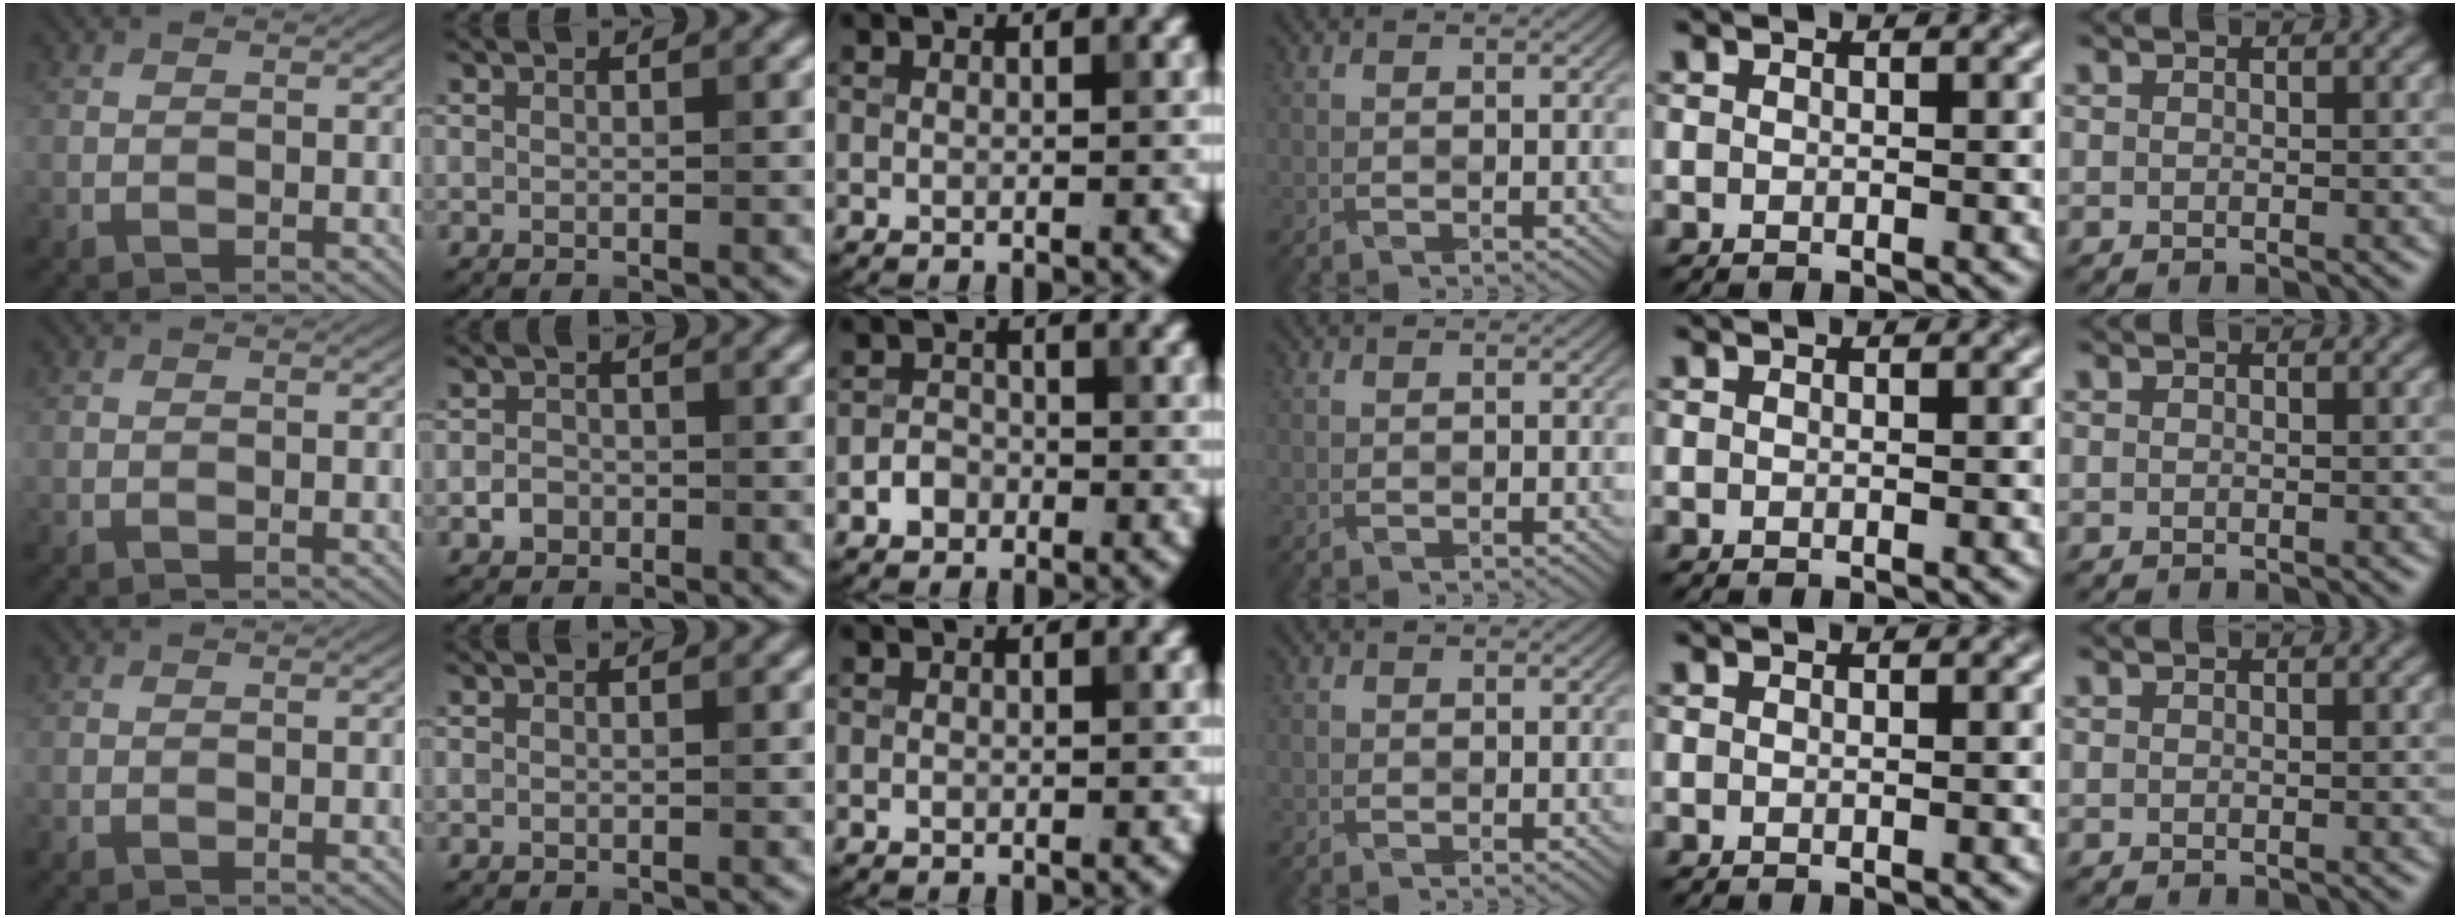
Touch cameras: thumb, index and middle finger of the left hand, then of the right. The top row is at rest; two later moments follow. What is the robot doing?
{"motion": "fold", "object": "paper towel"}